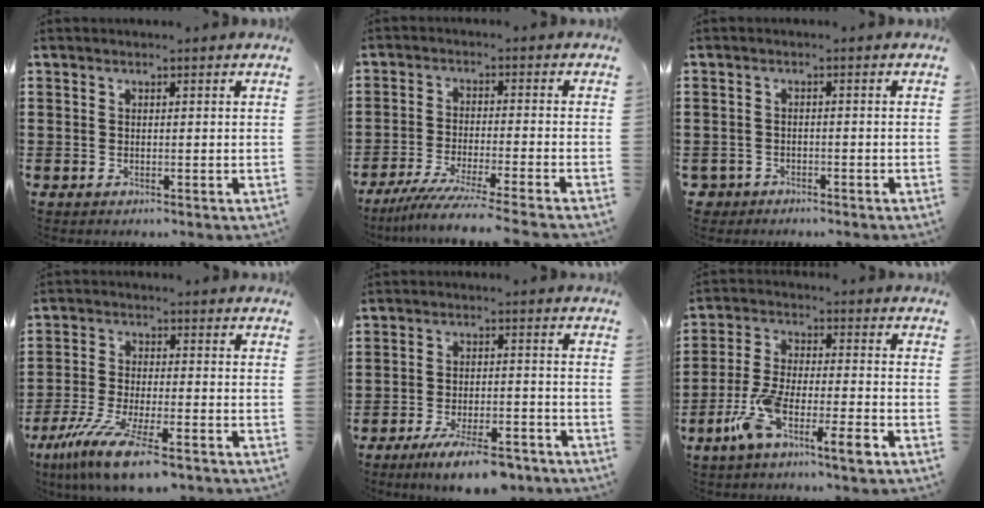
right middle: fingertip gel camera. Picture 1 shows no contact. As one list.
[{"total": 6.0, "force": [-5.2, -0.7, 2.8], "torque": [-0.066, -0.025, -0.102]}, {"total": 2.0, "force": [-1.8, 0.7, -0.1], "torque": [-0.007, -0.003, -0.042]}, {"total": 9.9, "force": [-7.4, 1.5, 6.4], "torque": [-0.142, -0.009, -0.144]}, {"total": 7.3, "force": [-6.0, 1.0, 4.1], "torque": [-0.082, -0.007, -0.110]}, {"total": 9.3, "force": [-5.7, 1.7, 7.2], "torque": [-0.160, -0.005, -0.111]}]